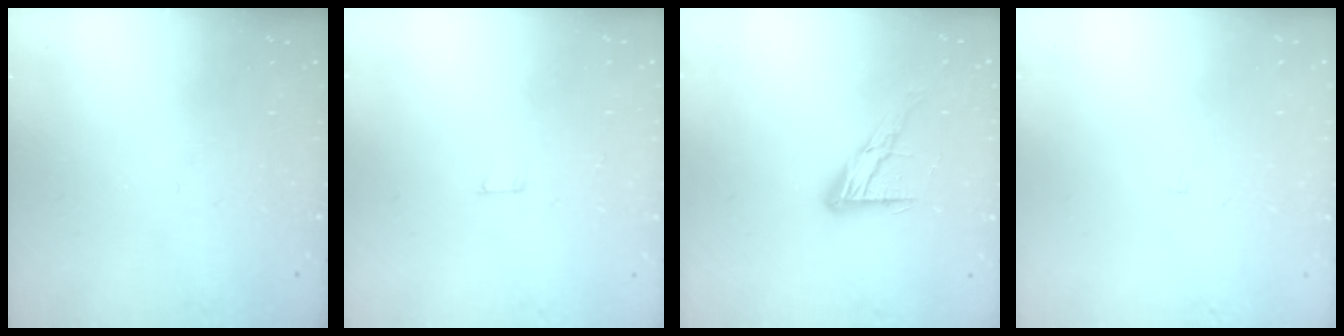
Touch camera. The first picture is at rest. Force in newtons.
{"total": 2.5, "press": 2.5, "slide": 0.2}
{"total": 10.6, "press": 10.6, "slide": 0.8}
{"total": 1.9, "press": 1.9, "slide": 0.1}